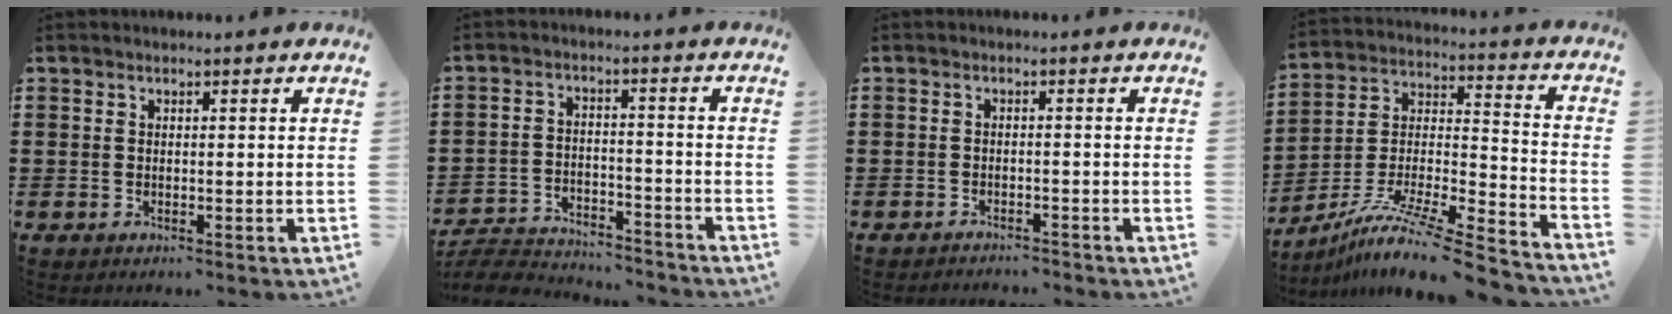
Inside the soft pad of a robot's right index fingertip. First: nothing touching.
{"total": 5.2, "force": [-5.1, 0.7, 0.9], "torque": [-0.031, 0.001, -0.104]}
{"total": 1.6, "force": [-1.6, 0.1, 0.0], "torque": [-0.005, 0.001, -0.034]}
{"total": 11.3, "force": [-8.8, 0.8, 7.0], "torque": [-0.126, 0.005, -0.170]}